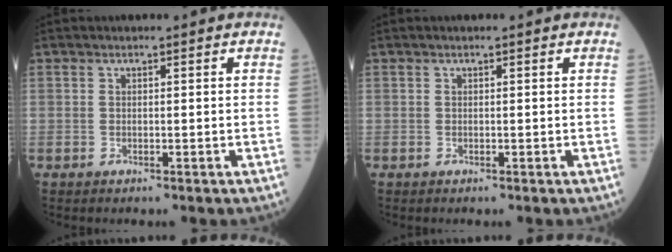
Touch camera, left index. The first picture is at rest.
{"total": 0.0}